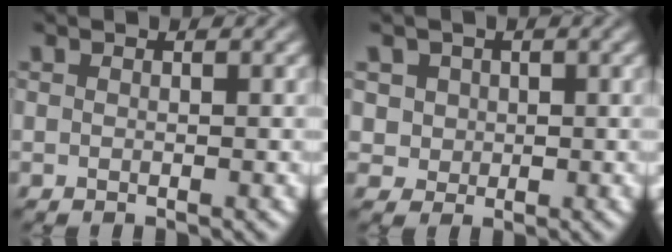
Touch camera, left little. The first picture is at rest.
{"total": 3.3, "force": [1.3, 2.8, 1.1], "torque": [-0.022, 0.006, 0.028]}